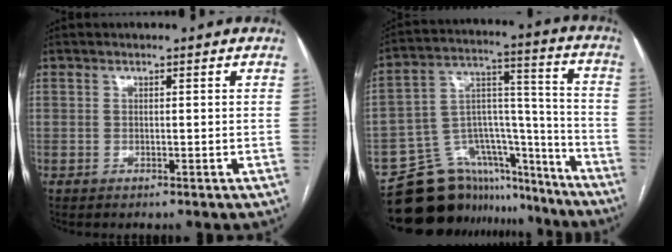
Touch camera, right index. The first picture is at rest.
{"total": 19.2, "force": [-16.6, 8.7, 4.3], "torque": [-0.059, 0.081, -0.252]}